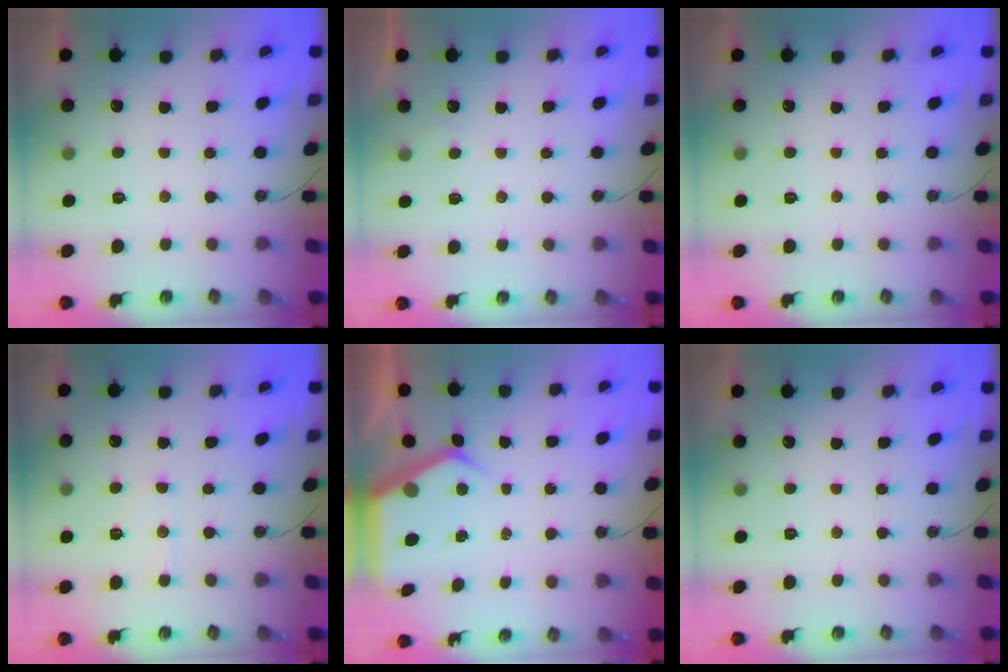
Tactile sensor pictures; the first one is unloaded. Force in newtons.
{"total": 2.8, "press": 2.8, "slide": 0.3}
{"total": 0.0}
{"total": 5.4, "press": 5.4, "slide": 0.5}
{"total": 5.9, "press": 5.9, "slide": 0.7}
{"total": 0.0}